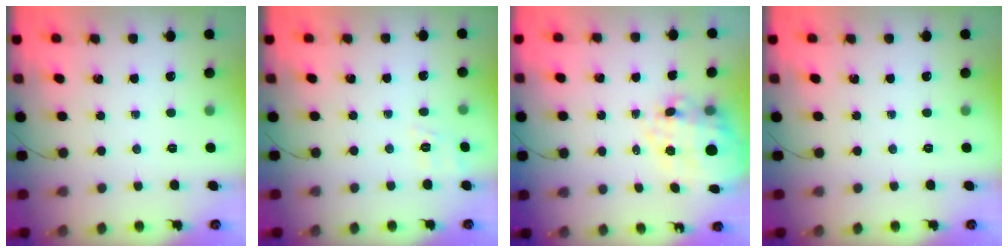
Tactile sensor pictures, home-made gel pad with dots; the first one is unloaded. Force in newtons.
{"total": 3.0, "press": 2.4, "slide": 1.8}
{"total": 13.0, "press": 12.7, "slide": 2.7}
{"total": 0.0}